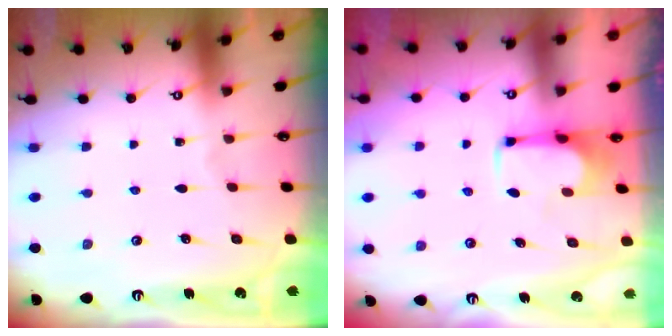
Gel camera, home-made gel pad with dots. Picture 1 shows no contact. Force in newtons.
{"total": 3.7, "press": 3.7, "slide": 0.7}